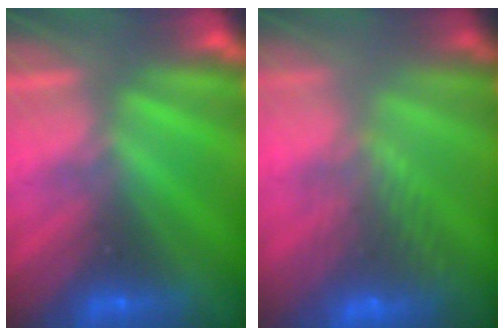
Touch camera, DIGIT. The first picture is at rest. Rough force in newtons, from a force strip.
{"total": 9.0}